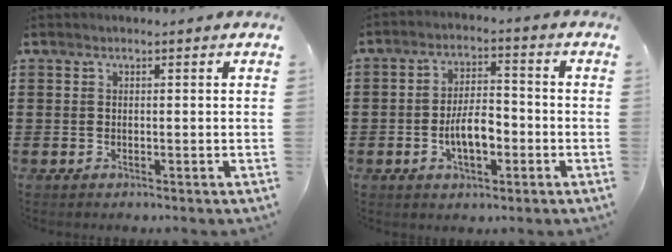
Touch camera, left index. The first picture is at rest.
{"total": 6.6, "force": [-1.8, 3.0, 5.6], "torque": [-0.102, 0.003, -0.039]}